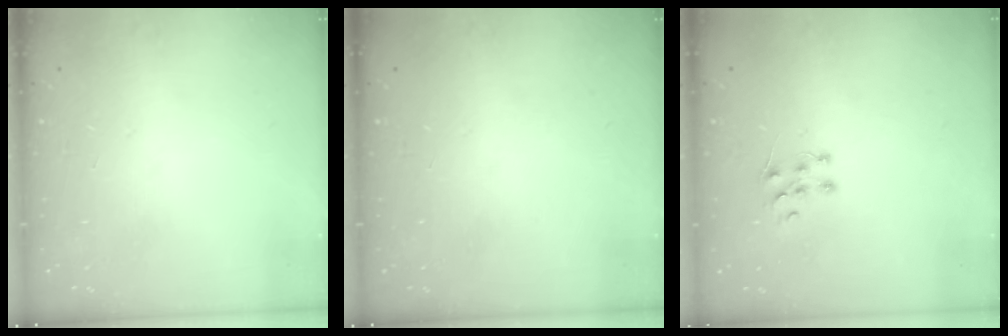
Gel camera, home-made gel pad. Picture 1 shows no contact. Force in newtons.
{"total": 0.0}
{"total": 4.7, "press": 4.7, "slide": 0.3}